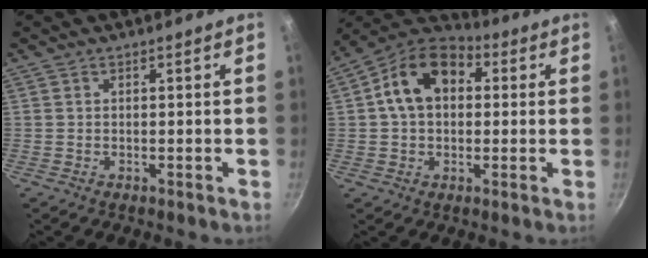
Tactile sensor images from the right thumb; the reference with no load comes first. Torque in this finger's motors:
{"motor_torque": [0.66, 2.89, 1.32, -0.03, 0.11]}